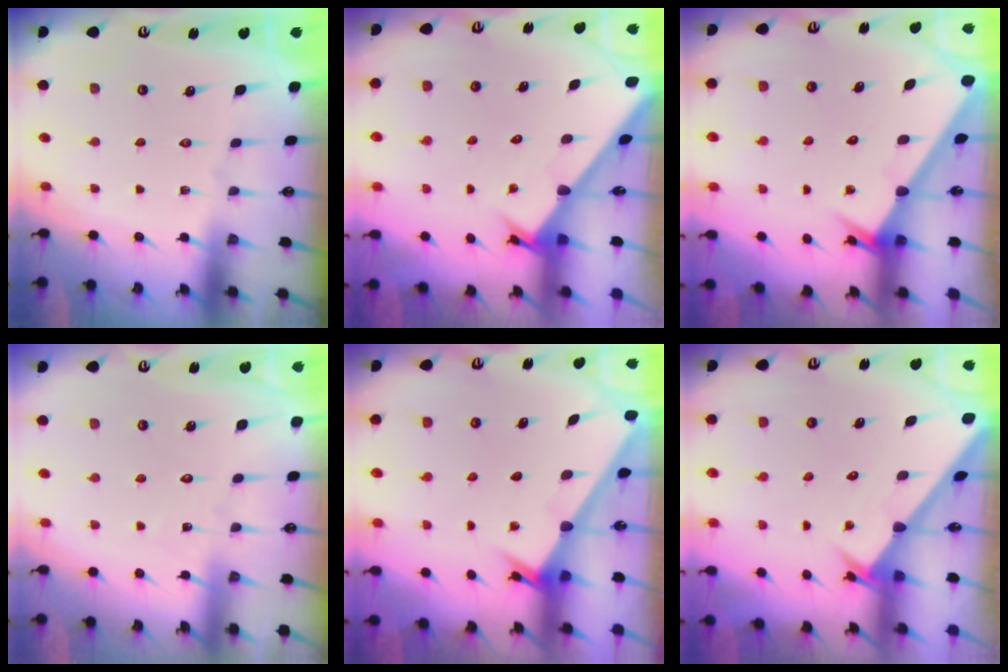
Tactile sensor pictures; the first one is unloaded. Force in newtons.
{"total": 2.5, "press": 2.5, "slide": 0.2}
{"total": 2.5, "press": 2.5, "slide": 0.1}
{"total": 4.6, "press": 4.6, "slide": 0.5}
{"total": 2.6, "press": 2.6, "slide": 0.2}
{"total": 2.5, "press": 2.5, "slide": 0.2}